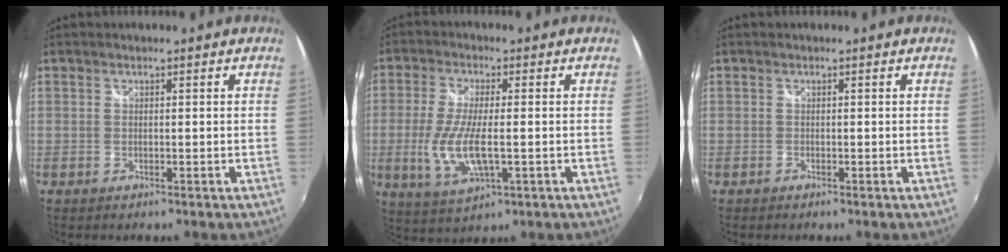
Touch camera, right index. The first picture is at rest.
{"total": 10.1, "force": [-1.9, 3.2, 9.4], "torque": [-0.196, -0.017, -0.031]}
{"total": 0.0}